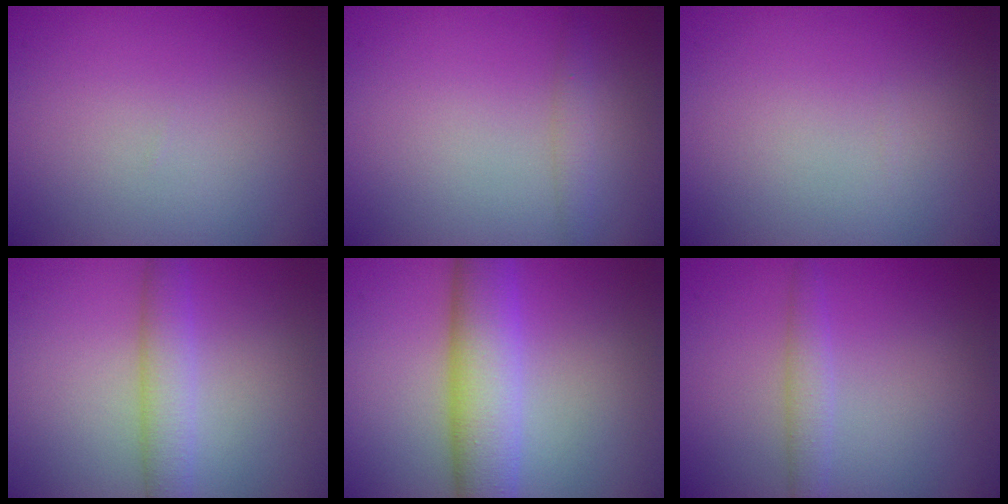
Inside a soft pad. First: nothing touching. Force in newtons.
{"total": 1.1, "press": 1.1, "slide": 0.1}
{"total": 0.0}
{"total": 3.2, "press": 3.2, "slide": 0.2}
{"total": 7.0, "press": 7.0, "slide": 0.1}
{"total": 1.8, "press": 1.8, "slide": 0.0}